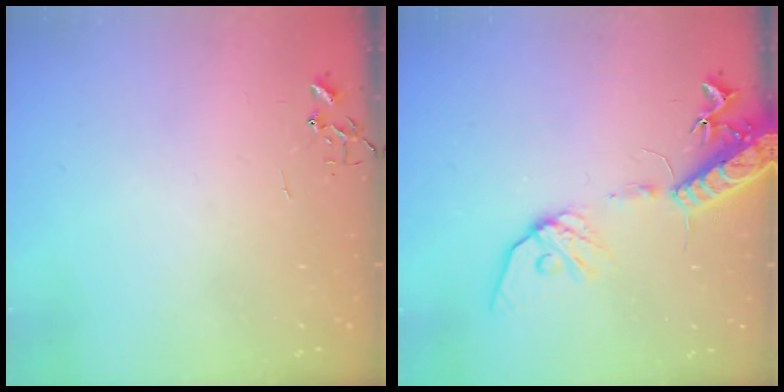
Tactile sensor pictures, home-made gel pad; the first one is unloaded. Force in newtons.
{"total": 16.6, "press": 16.2, "slide": 3.5}